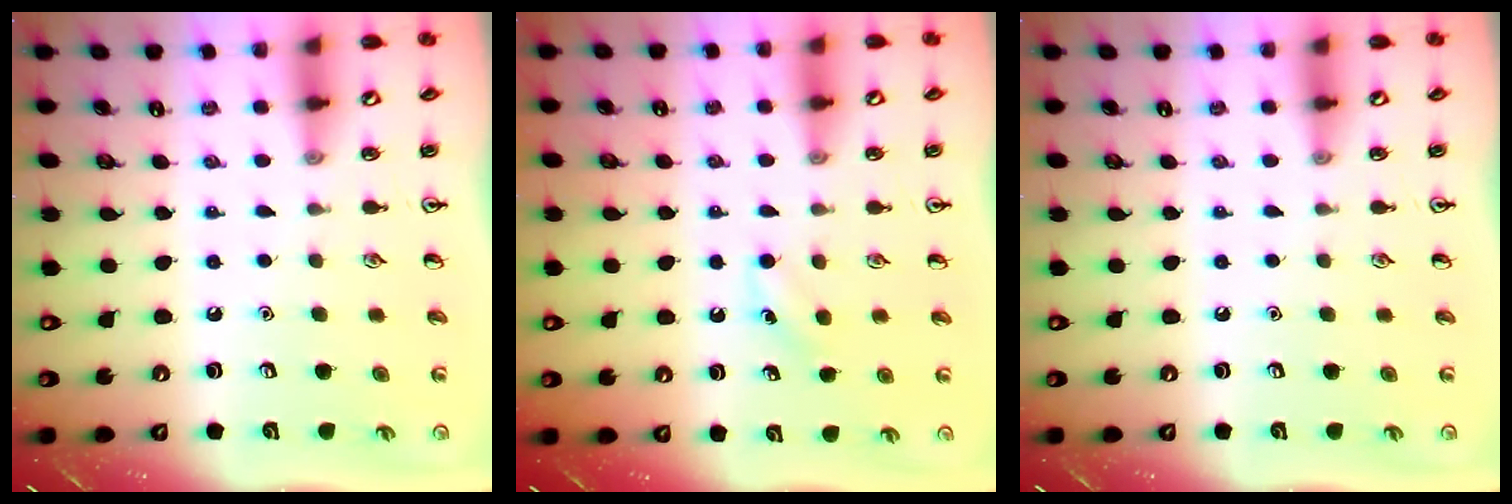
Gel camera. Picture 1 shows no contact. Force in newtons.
{"total": 3.4, "press": 3.2, "slide": 1.1}
{"total": 0.0}